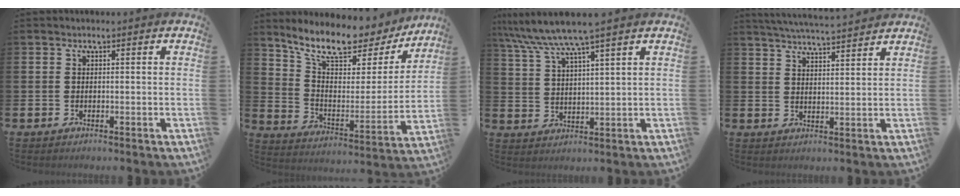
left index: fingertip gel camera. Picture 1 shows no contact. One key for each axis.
{"total": 10.8, "fx": 9.4, "fy": 3.1, "fz": 4.3, "tx": -0.118, "ty": -0.062, "tz": 0.161}
{"total": 7.2, "fx": 6.3, "fy": 0.1, "fz": 3.6, "tx": -0.094, "ty": -0.023, "tz": 0.111}
{"total": 4.9, "fx": 4.8, "fy": -0.1, "fz": 0.7, "tx": -0.034, "ty": -0.027, "tz": 0.088}